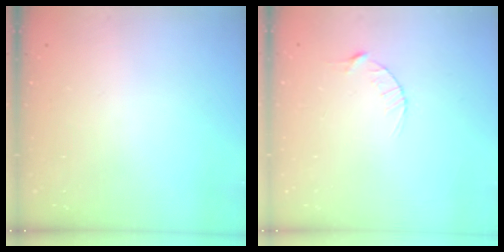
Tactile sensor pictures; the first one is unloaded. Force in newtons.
{"total": 2.9, "press": 2.9, "slide": 0.4}